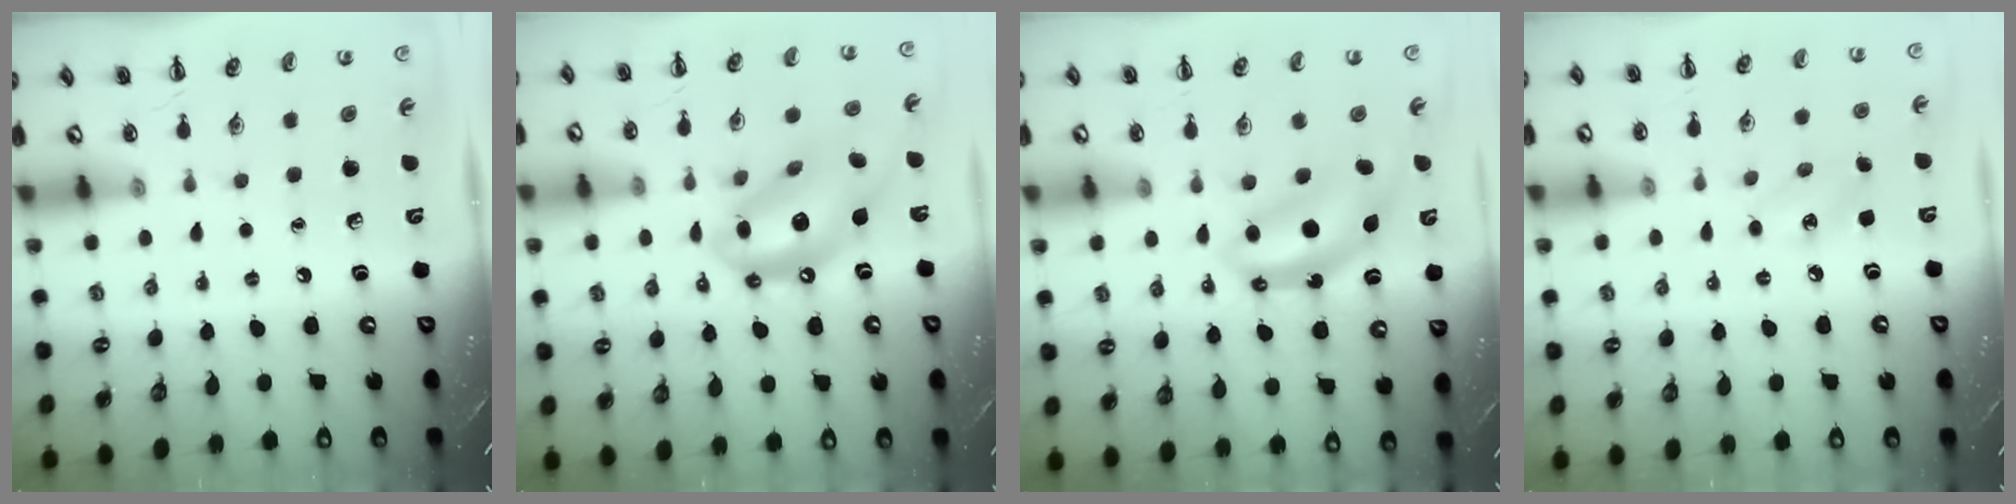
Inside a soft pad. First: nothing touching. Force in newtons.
{"total": 15.5, "press": 14.9, "slide": 3.9}
{"total": 7.1, "press": 7.1, "slide": 0.5}
{"total": 7.5, "press": 7.3, "slide": 1.9}